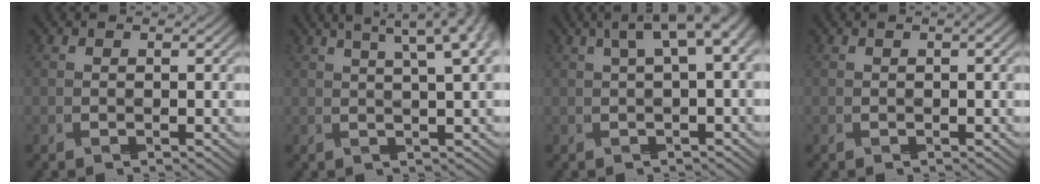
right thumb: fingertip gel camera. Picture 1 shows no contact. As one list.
[{"total": 7.5, "force": [4.1, 1.1, 6.1], "torque": [-0.086, 0.026, 0.052]}, {"total": 6.9, "force": [2.0, 2.2, 6.3], "torque": [-0.118, 0.012, 0.035]}, {"total": 1.0, "force": [0.0, 0.5, 0.9], "torque": [-0.020, -0.003, 0.001]}]